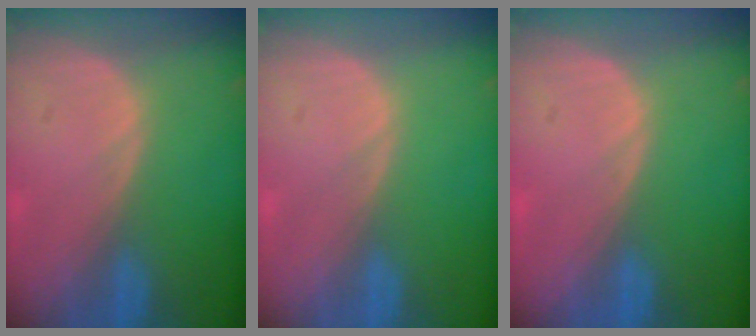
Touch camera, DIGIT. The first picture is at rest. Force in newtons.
{"total": 0.0}
{"total": 0.0}